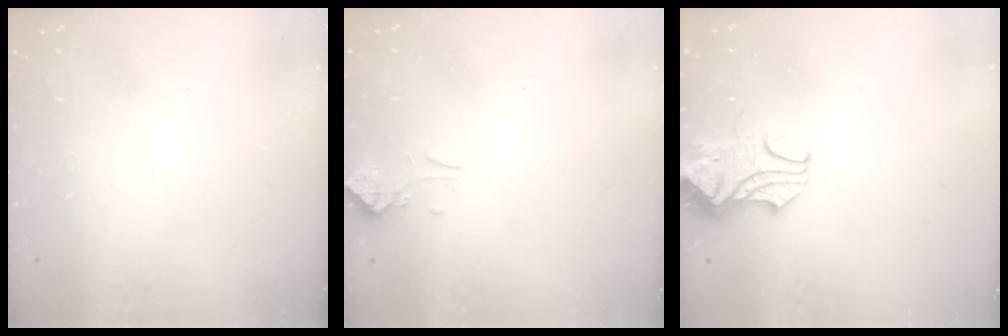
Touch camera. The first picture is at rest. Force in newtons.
{"total": 2.6, "press": 2.5, "slide": 0.6}
{"total": 2.3, "press": 2.1, "slide": 0.8}